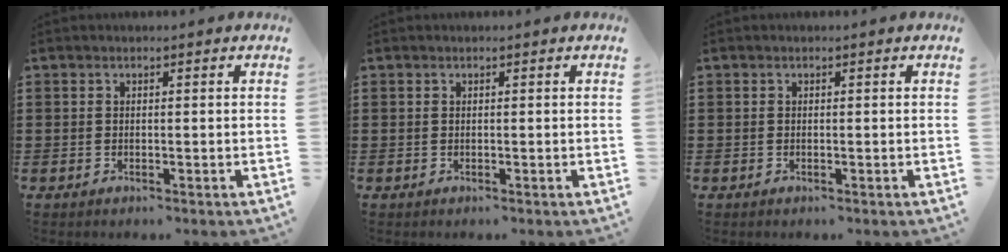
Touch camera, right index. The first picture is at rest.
{"total": 0.0}
{"total": 0.0}